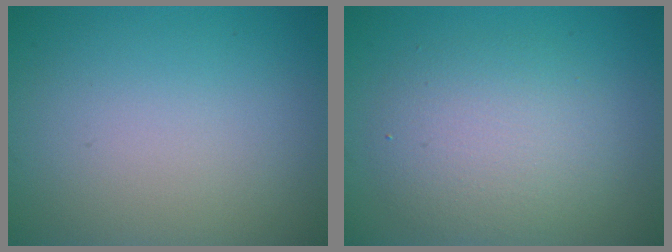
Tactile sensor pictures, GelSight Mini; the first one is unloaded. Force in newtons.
{"total": 4.6, "press": 4.5, "slide": 0.1}